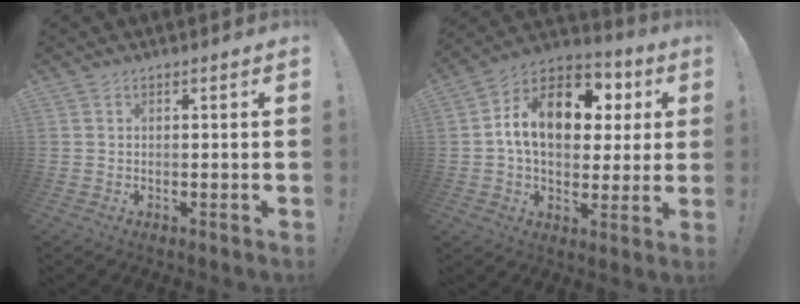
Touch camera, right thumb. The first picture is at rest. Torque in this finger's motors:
{"motor_torque": [1.72, 1.76, 1.07, 0.77, 0.44]}